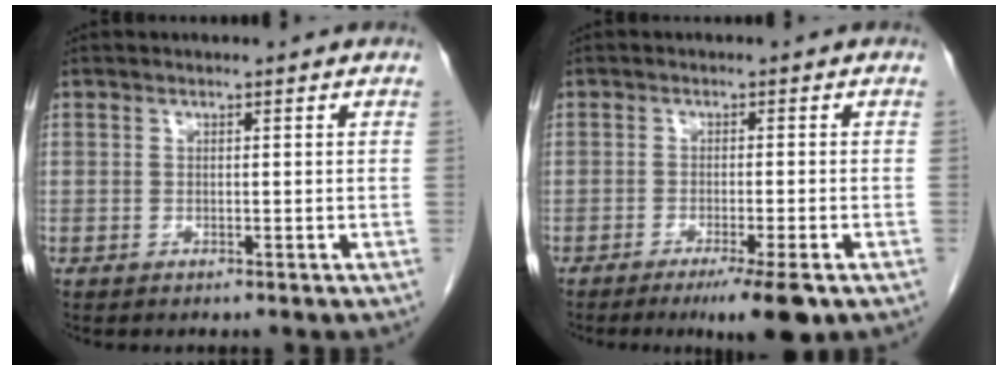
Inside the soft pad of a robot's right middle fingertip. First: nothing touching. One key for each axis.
{"total": 6.1, "fx": -3.9, "fy": -0.1, "fz": 4.6, "tx": -0.065, "ty": -0.017, "tz": -0.061}